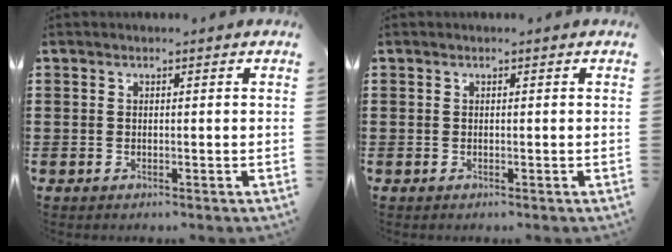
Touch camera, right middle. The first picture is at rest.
{"total": 0.0}